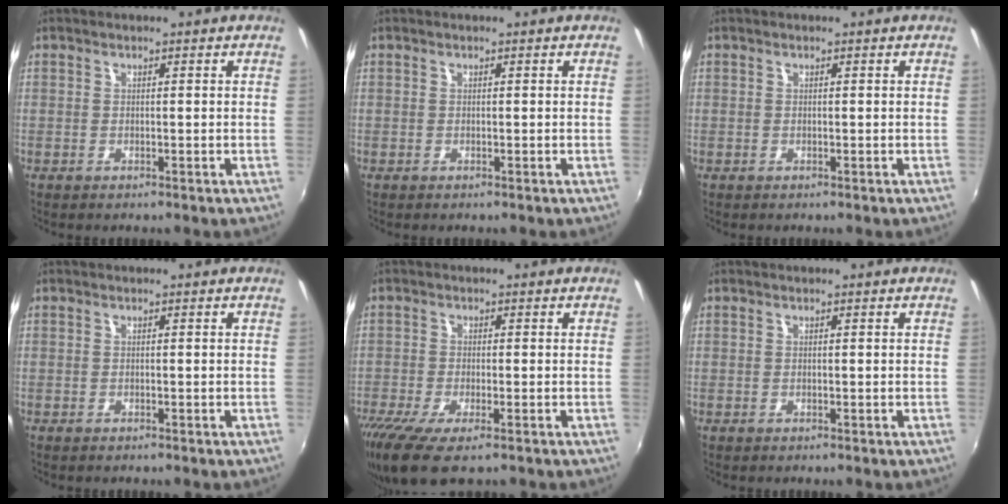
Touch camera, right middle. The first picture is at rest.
{"total": 0.0}
{"total": 0.0}
{"total": 1.1, "force": [-0.7, 0.7, 0.4], "torque": [-0.011, -0.002, -0.008]}
{"total": 9.2, "force": [-5.8, 2.4, 6.7], "torque": [-0.152, -0.040, -0.103]}
{"total": 0.0}